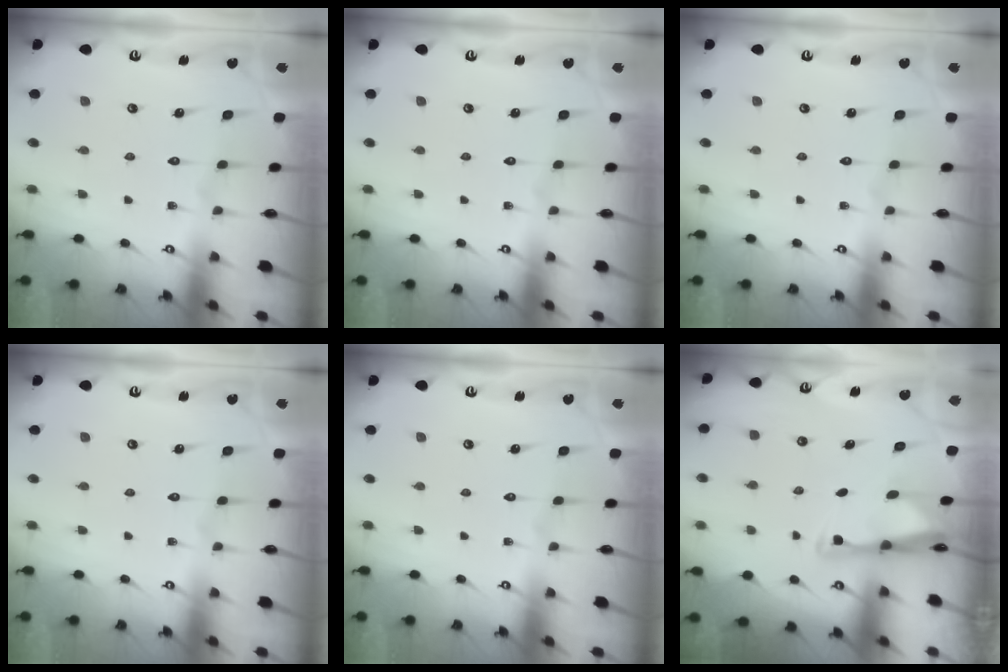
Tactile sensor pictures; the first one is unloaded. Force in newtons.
{"total": 0.0}
{"total": 0.0}
{"total": 0.0}
{"total": 0.0}
{"total": 2.8, "press": 2.7, "slide": 0.4}